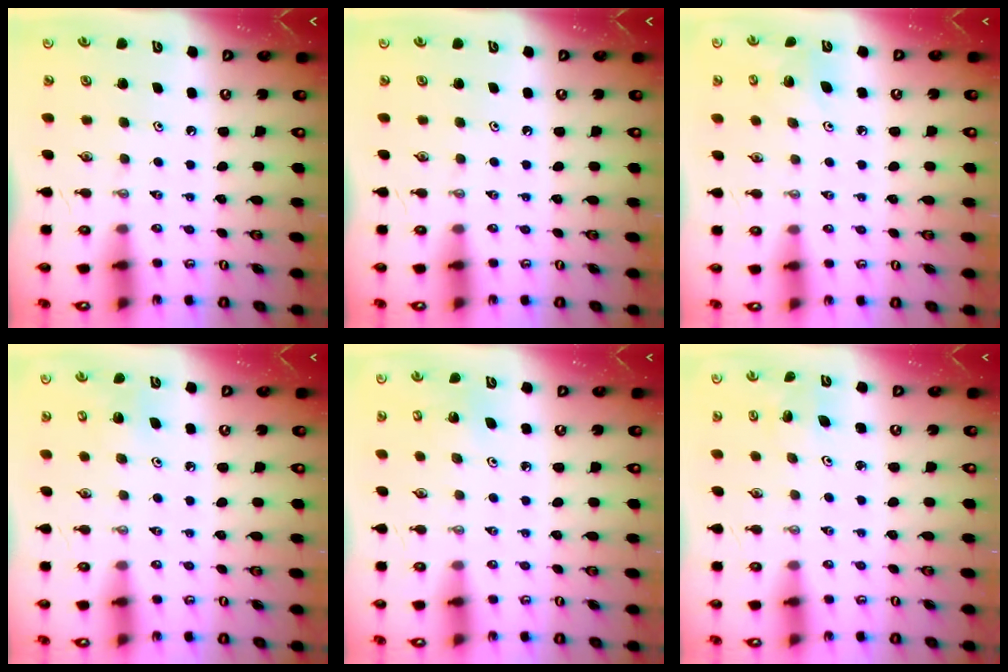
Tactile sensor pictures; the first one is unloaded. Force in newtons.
{"total": 0.0}
{"total": 6.2, "press": 6.0, "slide": 1.7}
{"total": 6.8, "press": 6.7, "slide": 0.8}
{"total": 5.3, "press": 5.1, "slide": 1.3}
{"total": 2.7, "press": 2.7, "slide": 0.3}